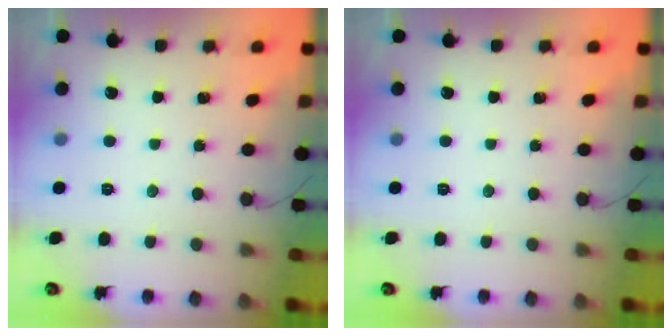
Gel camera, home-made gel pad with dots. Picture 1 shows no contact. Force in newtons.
{"total": 0.0}